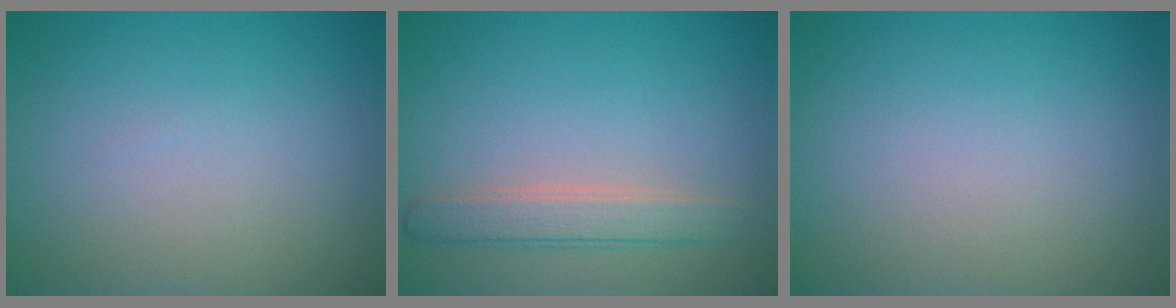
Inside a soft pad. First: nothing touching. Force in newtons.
{"total": 2.6, "press": 2.6, "slide": 0.1}
{"total": 0.0}